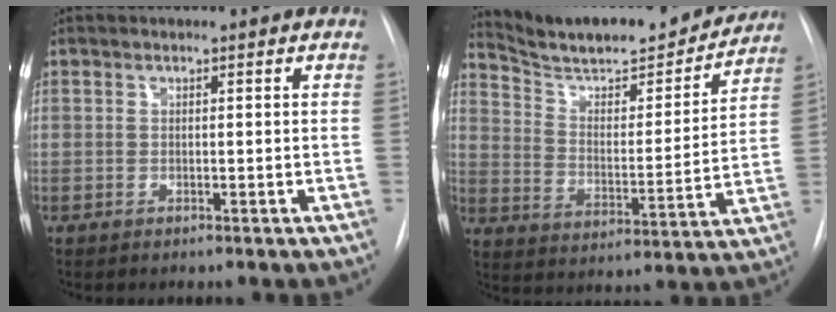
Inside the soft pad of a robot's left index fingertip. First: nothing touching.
{"total": 20.3, "force": [18.7, 3.6, 7.2], "torque": [-0.112, -0.011, 0.277]}